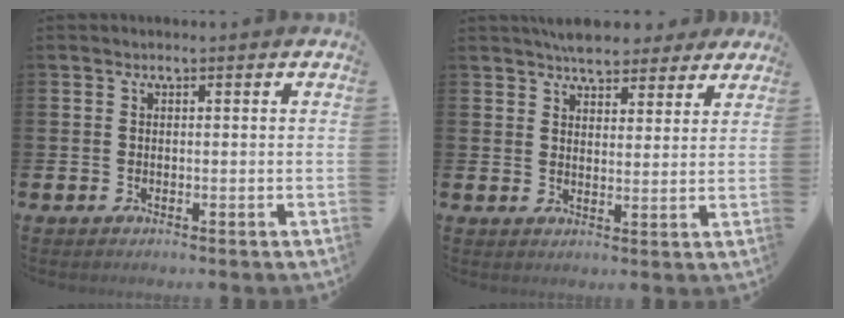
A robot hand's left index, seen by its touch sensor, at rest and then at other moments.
{"total": 6.1, "force": [5.7, 1.9, 0.9], "torque": [-0.017, -0.028, 0.102]}